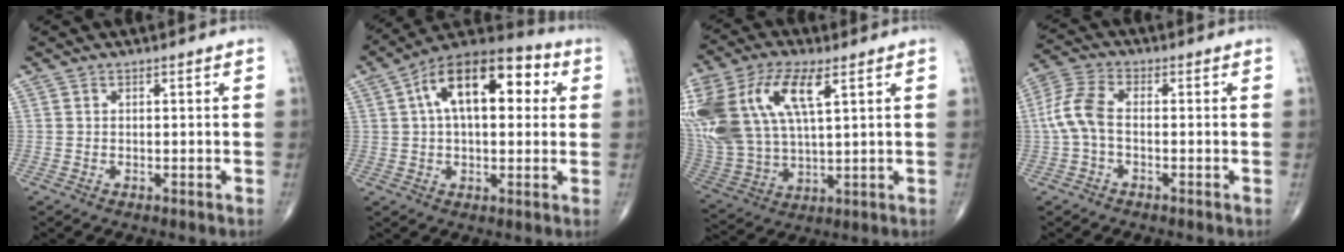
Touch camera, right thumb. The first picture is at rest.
{"total": 18.1, "force": [4.6, 9.4, 14.8], "torque": [-0.209, 0.031, 0.061]}
{"total": 25.4, "force": [9.2, 12.6, 20.0], "torque": [-0.473, 0.012, 0.179]}
{"total": 7.3, "force": [-0.8, 3.9, 6.1], "torque": [-0.142, 0.021, -0.025]}